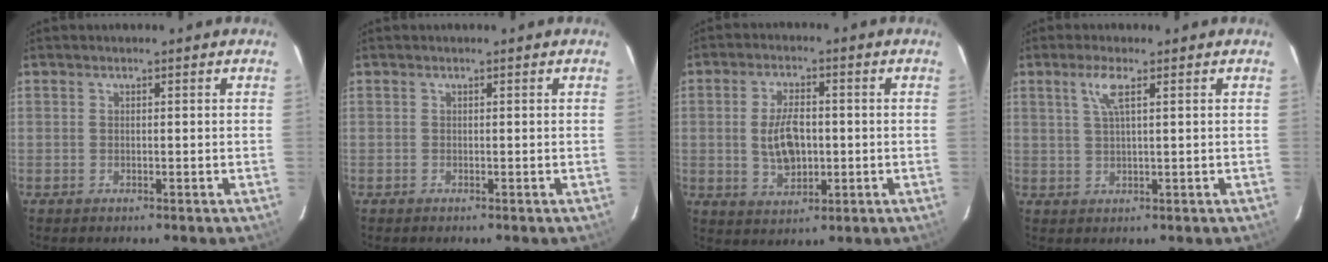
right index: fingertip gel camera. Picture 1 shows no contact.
{"total": 0.0}
{"total": 8.1, "force": [-0.3, 4.4, 6.9], "torque": [-0.134, 0.001, 0.002]}
{"total": 3.6, "force": [1.7, 0.3, 3.2], "torque": [-0.065, 0.004, 0.033]}